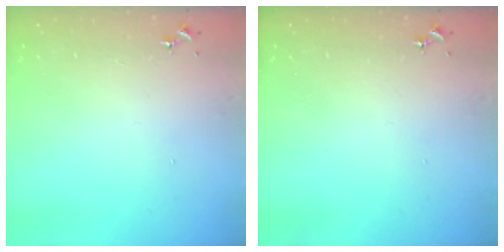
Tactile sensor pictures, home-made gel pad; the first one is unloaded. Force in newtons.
{"total": 0.0}